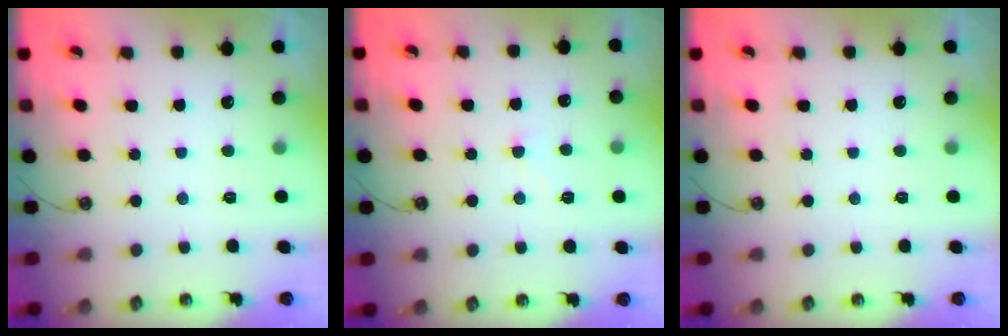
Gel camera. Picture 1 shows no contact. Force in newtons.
{"total": 2.0, "press": 2.0, "slide": 0.5}
{"total": 0.0}